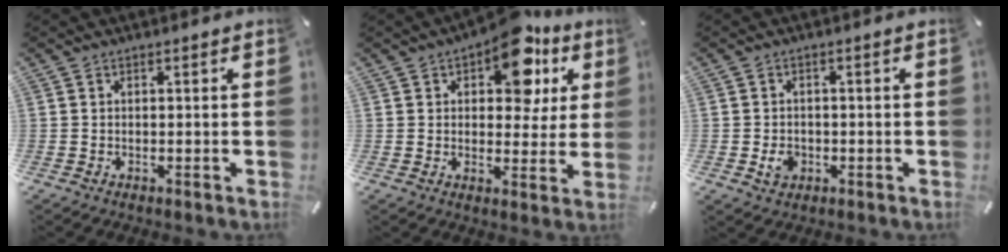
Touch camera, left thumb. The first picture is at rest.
{"total": 14.4, "force": [7.7, 7.9, 9.2], "torque": [-0.128, -0.035, 0.131]}
{"total": 3.6, "force": [-0.9, 3.0, 1.8], "torque": [-0.030, 0.000, -0.018]}